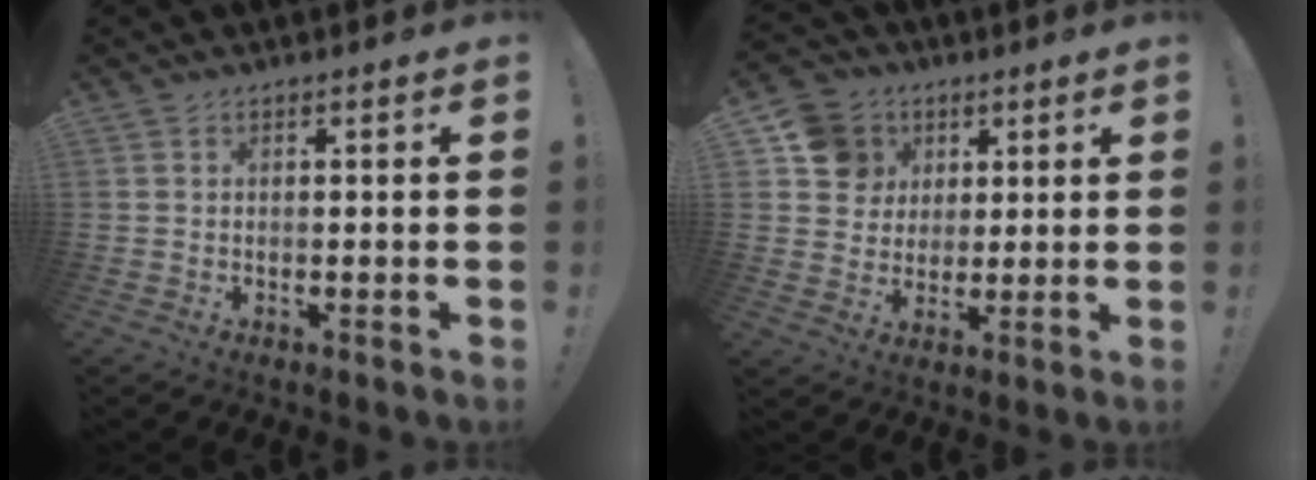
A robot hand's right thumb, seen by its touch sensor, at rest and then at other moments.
{"total": 11.4, "force": [4.2, 10.2, 2.8], "torque": [-0.036, -0.015, 0.088]}